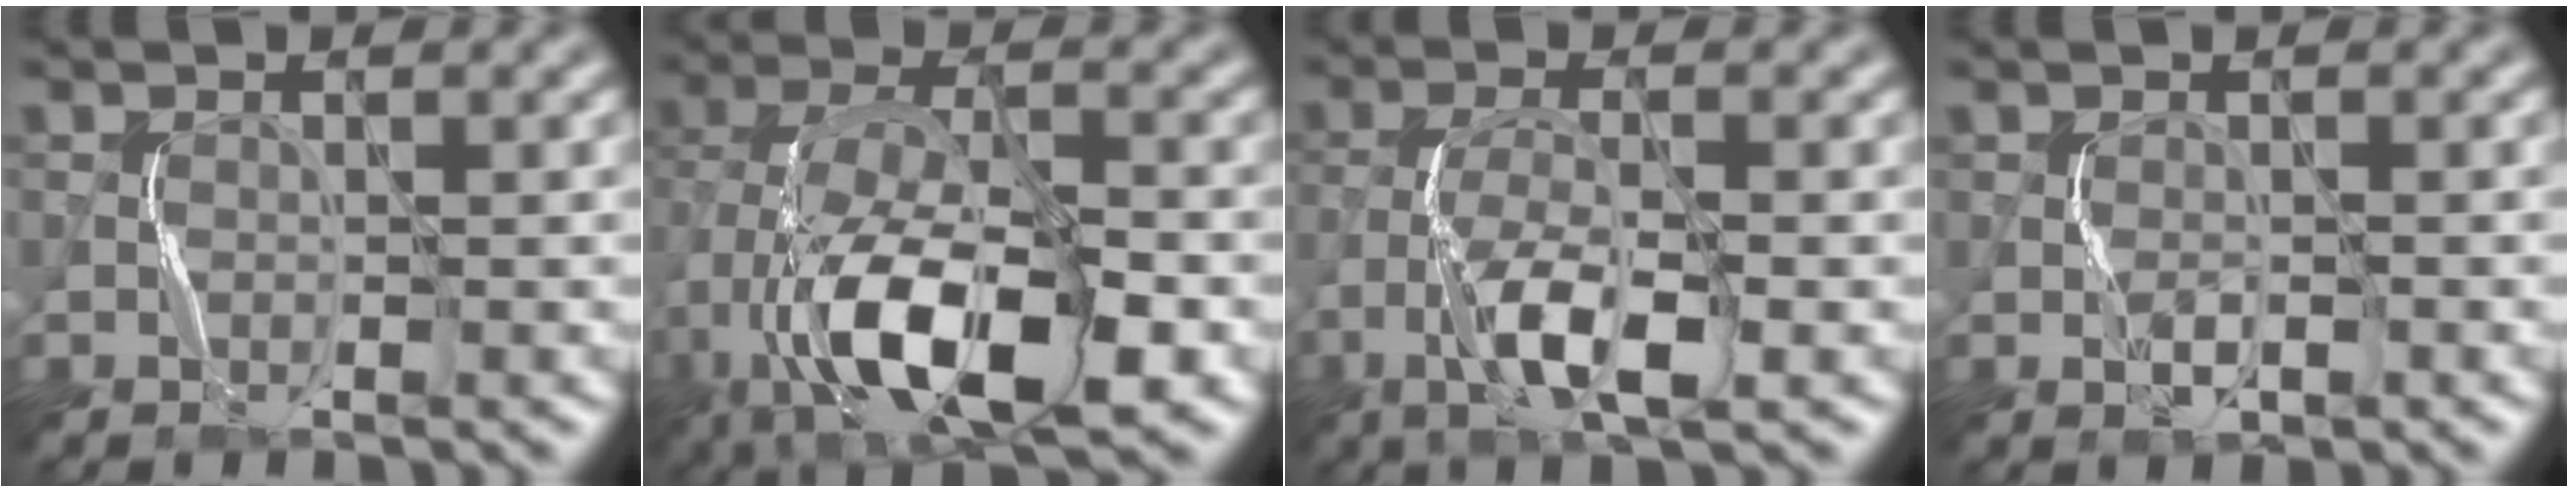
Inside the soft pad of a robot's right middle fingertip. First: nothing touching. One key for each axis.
{"total": 12.6, "fx": -5.0, "fy": 5.8, "fz": 10.0, "tx": -0.189, "ty": -0.003, "tz": -0.086}
{"total": 5.5, "fx": -2.6, "fy": 1.7, "fz": 4.6, "tx": -0.096, "ty": 0.003, "tz": -0.050}
{"total": 0.8, "fx": -0.4, "fy": 0.4, "fz": 0.6, "tx": -0.015, "ty": 0.002, "tz": -0.005}